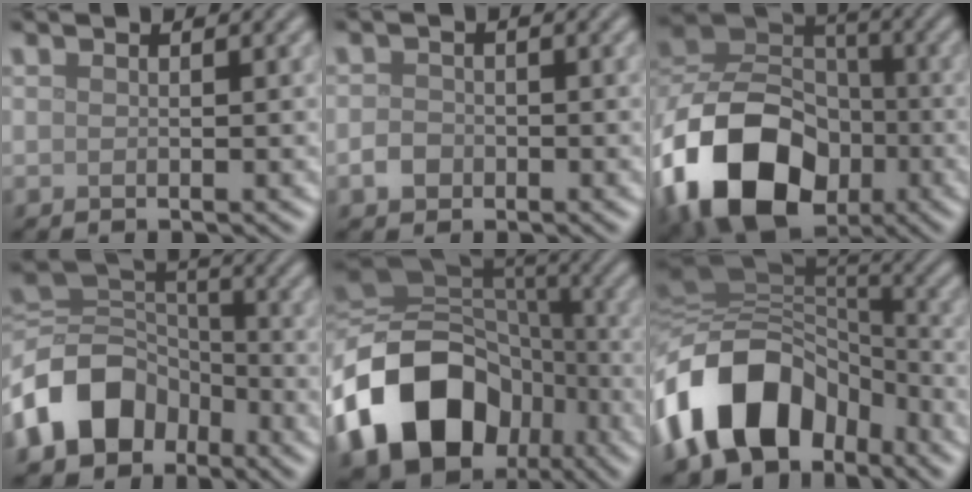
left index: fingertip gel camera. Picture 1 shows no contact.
{"total": 1.6, "force": [-0.7, 1.3, 0.6], "torque": [-0.008, 0.000, -0.017]}
{"total": 16.4, "force": [-7.0, 12.0, 8.7], "torque": [-0.198, -0.018, -0.136]}
{"total": 9.9, "force": [-5.0, 7.1, 4.7], "torque": [-0.084, 0.002, -0.111]}
{"total": 17.0, "force": [-7.2, 12.4, 9.1], "torque": [-0.187, -0.015, -0.130]}
{"total": 13.4, "force": [-6.4, 9.0, 7.7], "torque": [-0.152, 0.012, -0.123]}